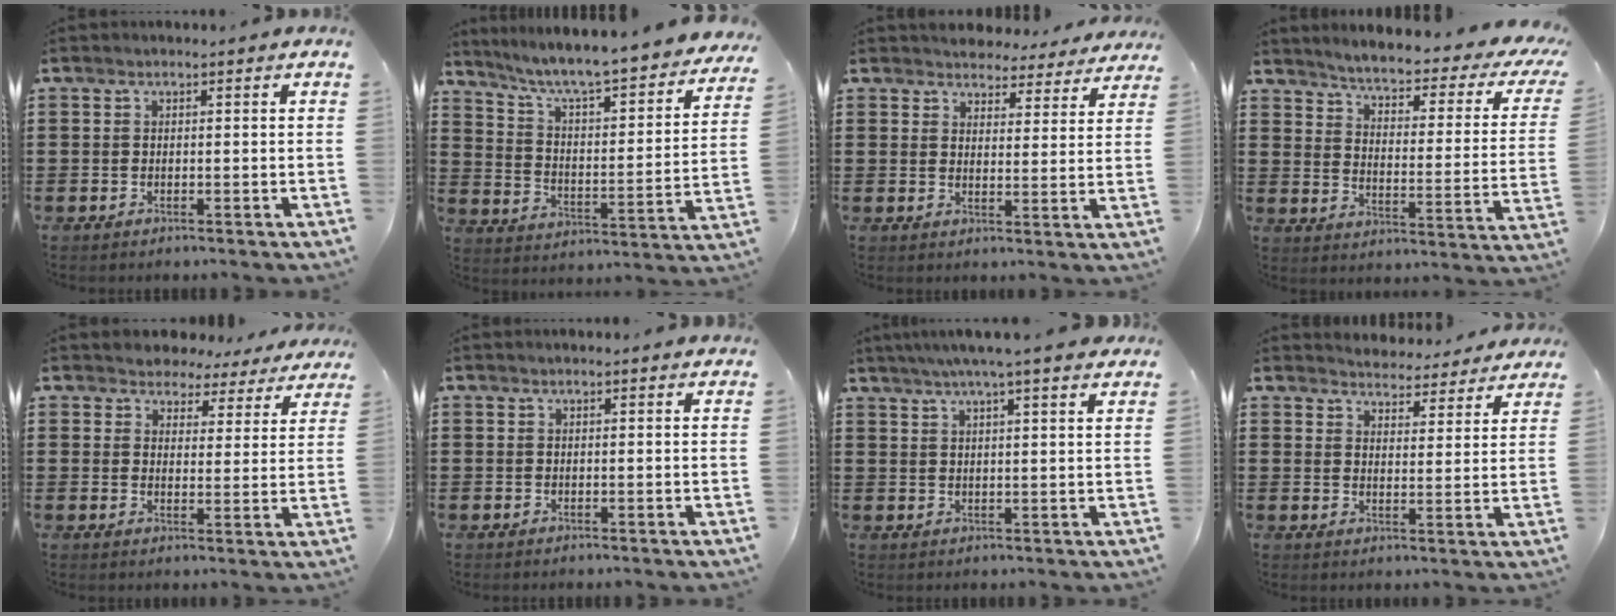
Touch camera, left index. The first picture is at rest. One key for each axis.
{"total": 6.1, "fx": 5.2, "fy": -0.3, "fz": 3.2, "tx": -0.084, "ty": -0.050, "tz": 0.080}
{"total": 4.3, "fx": 4.3, "fy": 0.8, "fz": 0.0, "tx": -0.013, "ty": -0.025, "tz": 0.075}
{"total": 3.0, "fx": 2.4, "fy": -0.2, "fz": 1.9, "tx": -0.053, "ty": -0.031, "tz": 0.028}
{"total": 4.1, "fx": 3.8, "fy": 1.5, "fz": 0.0, "tx": -0.017, "ty": -0.020, "tz": 0.065}
{"total": 0.6, "fx": 0.4, "fy": 0.0, "fz": 0.4, "tx": -0.009, "ty": 0.000, "tz": 0.008}
{"total": 4.9, "fx": 3.9, "fy": -0.4, "fz": 3.0, "tx": -0.068, "ty": -0.006, "tz": 0.068}
{"total": 4.3, "fx": 4.3, "fy": 0.2, "fz": -0.1, "tx": -0.020, "ty": -0.028, "tz": 0.077}